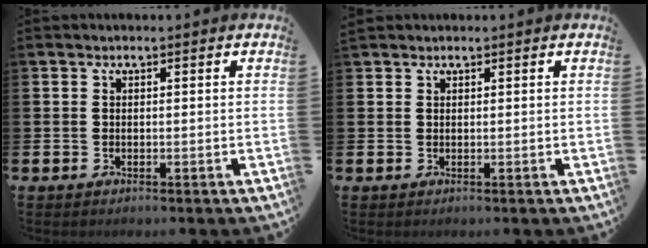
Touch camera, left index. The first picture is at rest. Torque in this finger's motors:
{"motor_torque": [0.42, -0.61, 0.37, 0.15]}